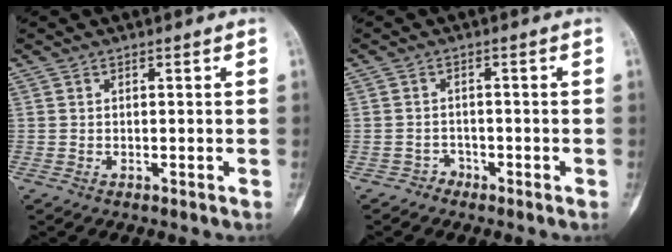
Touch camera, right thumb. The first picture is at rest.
{"total": 1.8, "force": [-1.3, 1.2, -0.4], "torque": [0.014, 0.008, -0.029]}